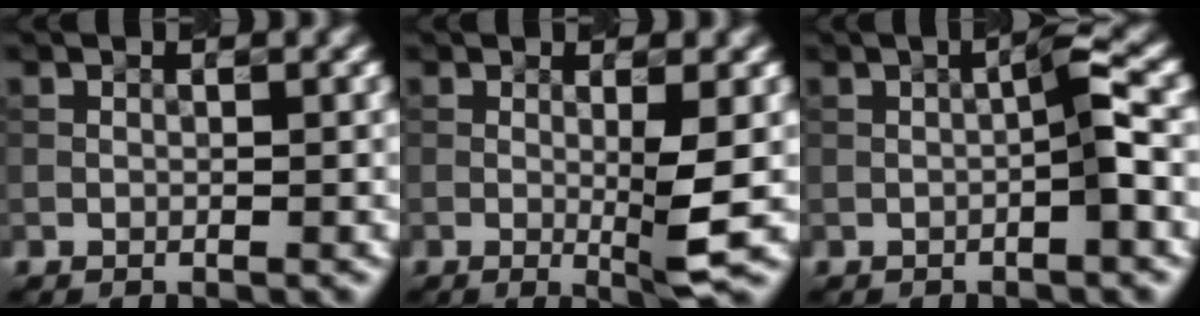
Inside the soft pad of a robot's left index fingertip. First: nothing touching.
{"total": 3.6, "force": [-0.1, 0.4, 3.6], "torque": [-0.061, -0.010, -0.002]}
{"total": 2.4, "force": [-0.5, 0.0, 2.3], "torque": [-0.038, 0.013, -0.012]}